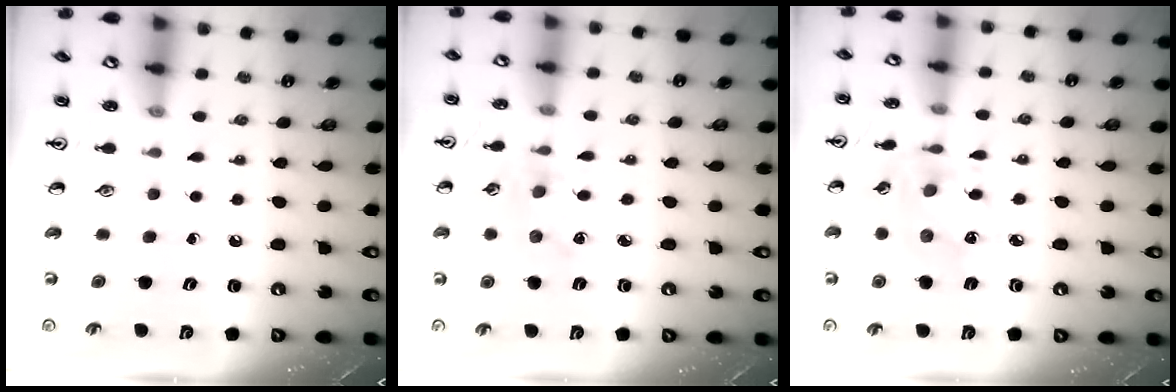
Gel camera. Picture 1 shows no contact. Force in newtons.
{"total": 3.0, "press": 3.0, "slide": 0.4}
{"total": 5.6, "press": 5.4, "slide": 1.5}